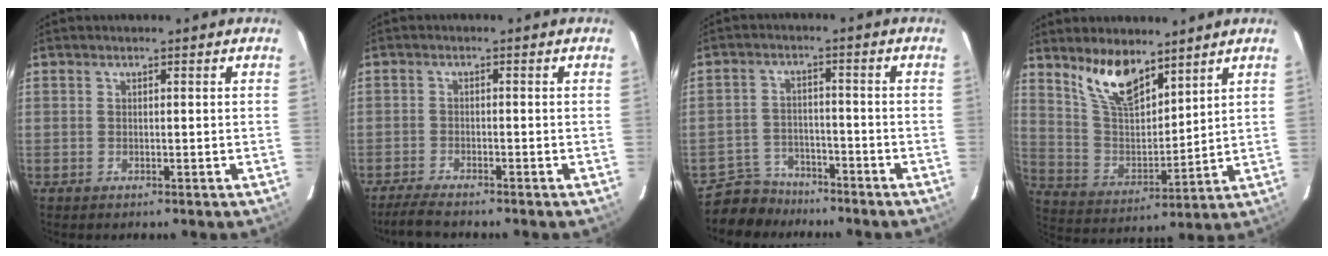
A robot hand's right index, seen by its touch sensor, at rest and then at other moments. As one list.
[{"total": 4.1, "force": [-3.8, 0.4, 1.7], "torque": [-0.056, -0.012, -0.071]}, {"total": 6.7, "force": [-5.6, 3.7, -0.1], "torque": [-0.017, 0.016, -0.092]}, {"total": 11.9, "force": [8.7, 4.6, 6.7], "torque": [-0.131, 0.004, 0.176]}]